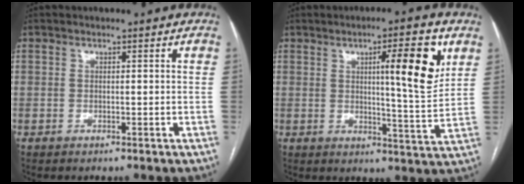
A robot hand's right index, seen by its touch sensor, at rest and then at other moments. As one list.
[{"total": 11.1, "force": [4.3, 0.8, 10.2], "torque": [-0.141, -0.005, 0.056]}]